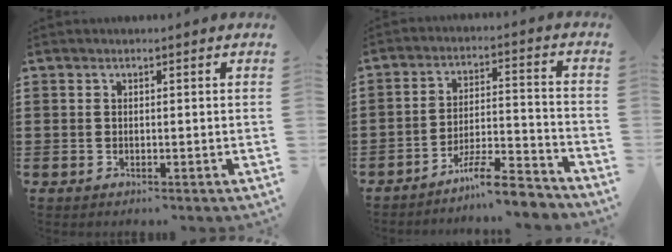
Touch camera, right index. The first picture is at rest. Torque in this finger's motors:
{"motor_torque": [-0.04, 1.12, -0.98, -0.21]}